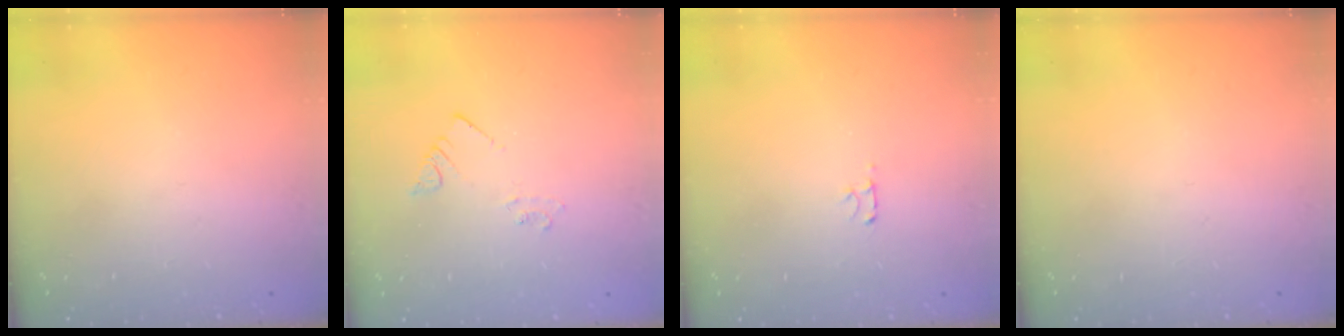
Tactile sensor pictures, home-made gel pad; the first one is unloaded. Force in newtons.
{"total": 2.2, "press": 2.2, "slide": 0.1}
{"total": 2.5, "press": 2.4, "slide": 0.3}
{"total": 0.0}